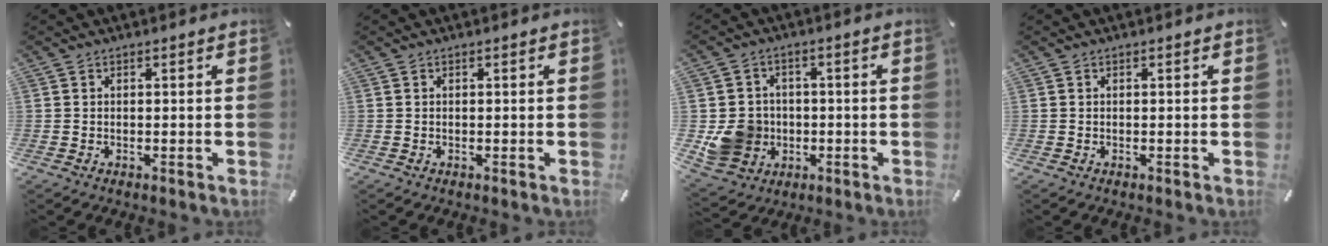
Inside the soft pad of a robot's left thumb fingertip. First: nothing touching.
{"total": 0.0}
{"total": 10.0, "force": [-1.3, 9.3, 3.2], "torque": [-0.082, 0.008, -0.021]}
{"total": 0.0}